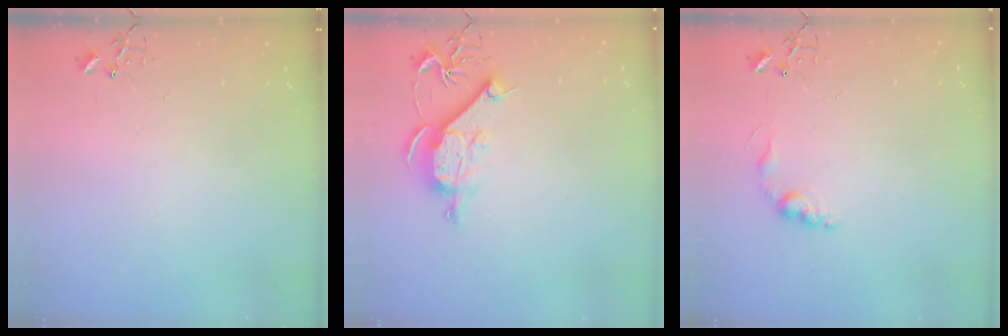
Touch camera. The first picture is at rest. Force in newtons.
{"total": 10.4, "press": 10.4, "slide": 1.2}
{"total": 8.6, "press": 8.6, "slide": 0.4}